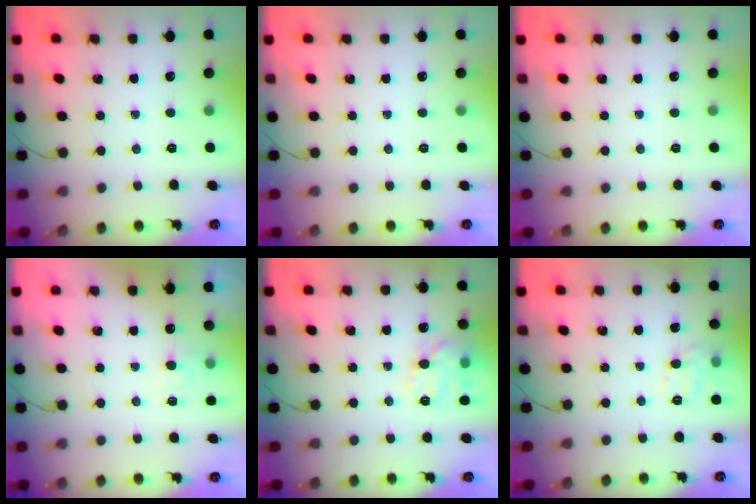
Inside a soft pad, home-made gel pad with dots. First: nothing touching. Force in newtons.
{"total": 0.0}
{"total": 0.0}
{"total": 2.5, "press": 2.1, "slide": 1.5}
{"total": 11.9, "press": 11.8, "slide": 0.6}
{"total": 8.9, "press": 8.8, "slide": 1.2}